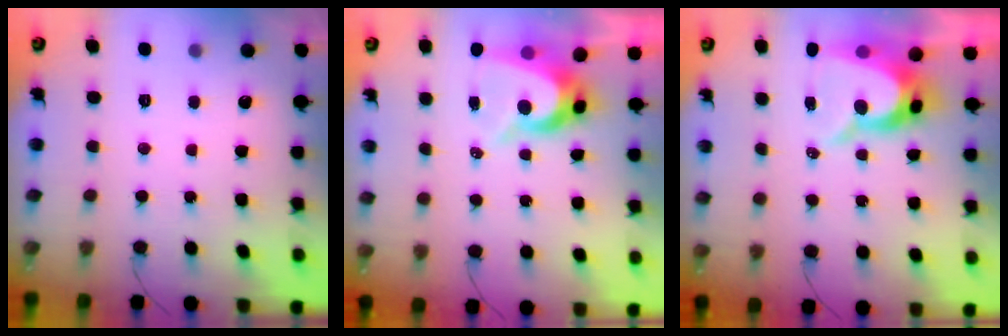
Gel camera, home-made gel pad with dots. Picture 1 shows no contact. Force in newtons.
{"total": 8.0, "press": 8.0, "slide": 0.7}
{"total": 9.4, "press": 9.4, "slide": 0.9}